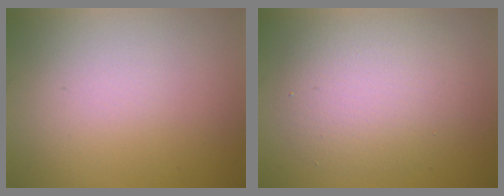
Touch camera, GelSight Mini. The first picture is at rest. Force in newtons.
{"total": 5.2, "press": 5.2, "slide": 0.1}